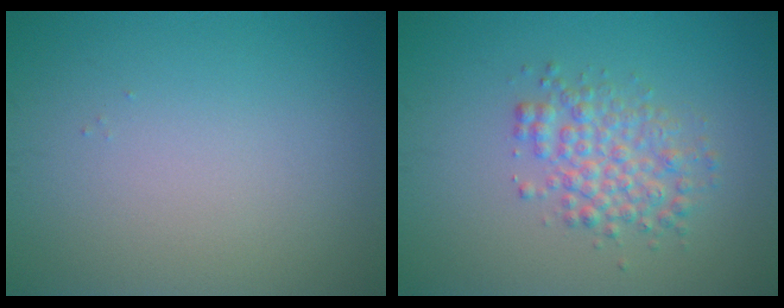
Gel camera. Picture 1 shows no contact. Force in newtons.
{"total": 3.5, "press": 3.5, "slide": 0.1}